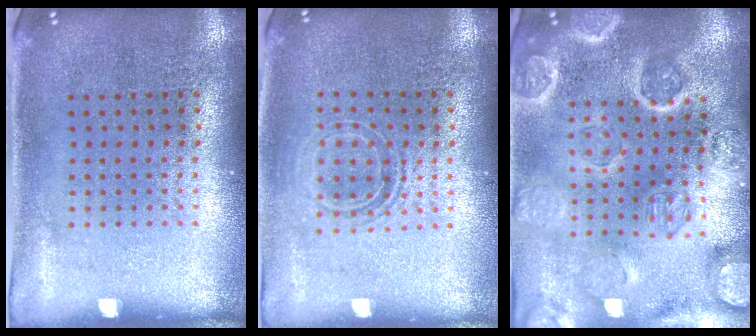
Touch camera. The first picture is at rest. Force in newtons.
{"total": 1.5, "press": 1.2, "slide": 0.9}
{"total": 4.3, "press": 3.9, "slide": 1.8}